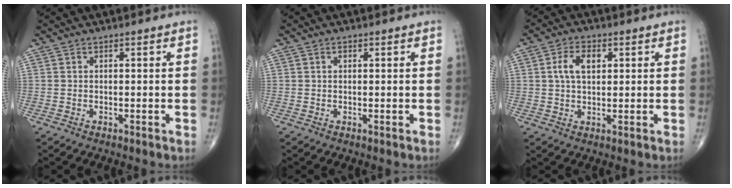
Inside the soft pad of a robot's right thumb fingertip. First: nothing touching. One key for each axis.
{"total": 0.7, "fx": 0.4, "fy": 0.4, "fz": 0.4, "tx": -0.003, "ty": -0.001, "tz": 0.005}
{"total": 5.8, "fx": 1.6, "fy": 3.4, "fz": 4.5, "tx": -0.080, "ty": 0.005, "tz": 0.027}